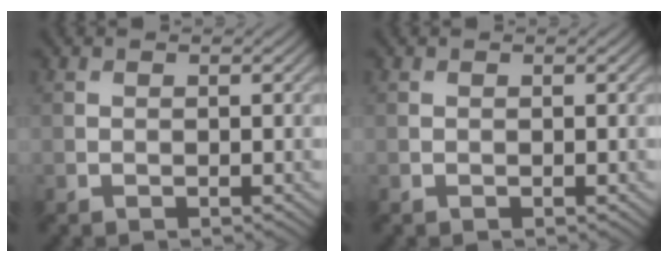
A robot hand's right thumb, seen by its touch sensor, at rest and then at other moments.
{"total": 0.0}